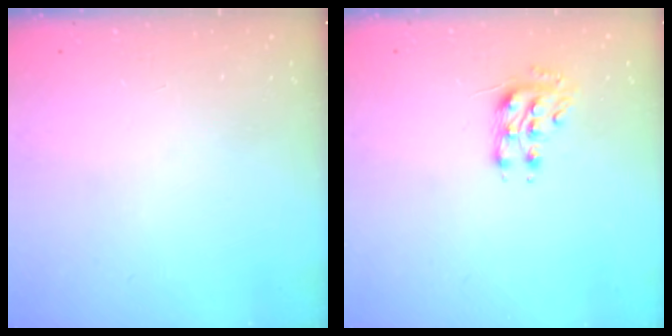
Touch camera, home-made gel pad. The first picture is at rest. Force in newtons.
{"total": 8.1, "press": 8.0, "slide": 1.0}